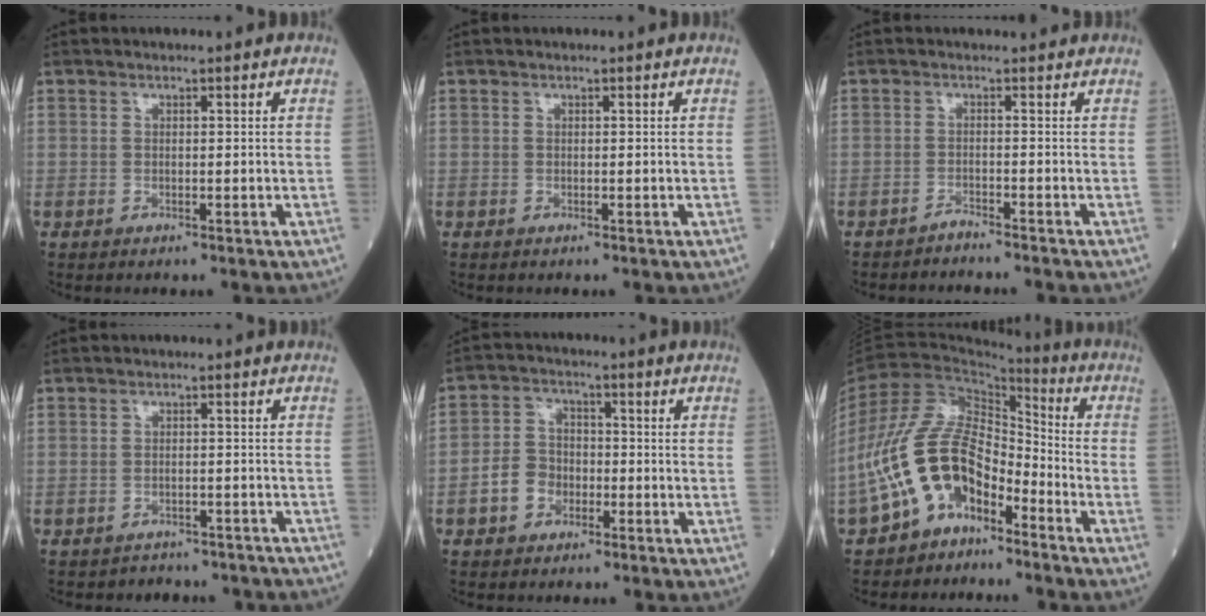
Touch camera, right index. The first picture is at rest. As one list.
[{"total": 0.0}, {"total": 1.4, "force": [-1.3, -0.1, 0.6], "torque": [-0.010, 0.013, -0.016]}, {"total": 6.4, "force": [-5.8, 2.8, 0.6], "torque": [-0.003, 0.016, -0.059]}, {"total": 5.5, "force": [-2.2, 4.4, 2.5], "torque": [-0.055, 0.019, -0.042]}, {"total": 12.3, "force": [-6.9, 6.5, 7.8], "torque": [-0.172, 0.033, -0.130]}]